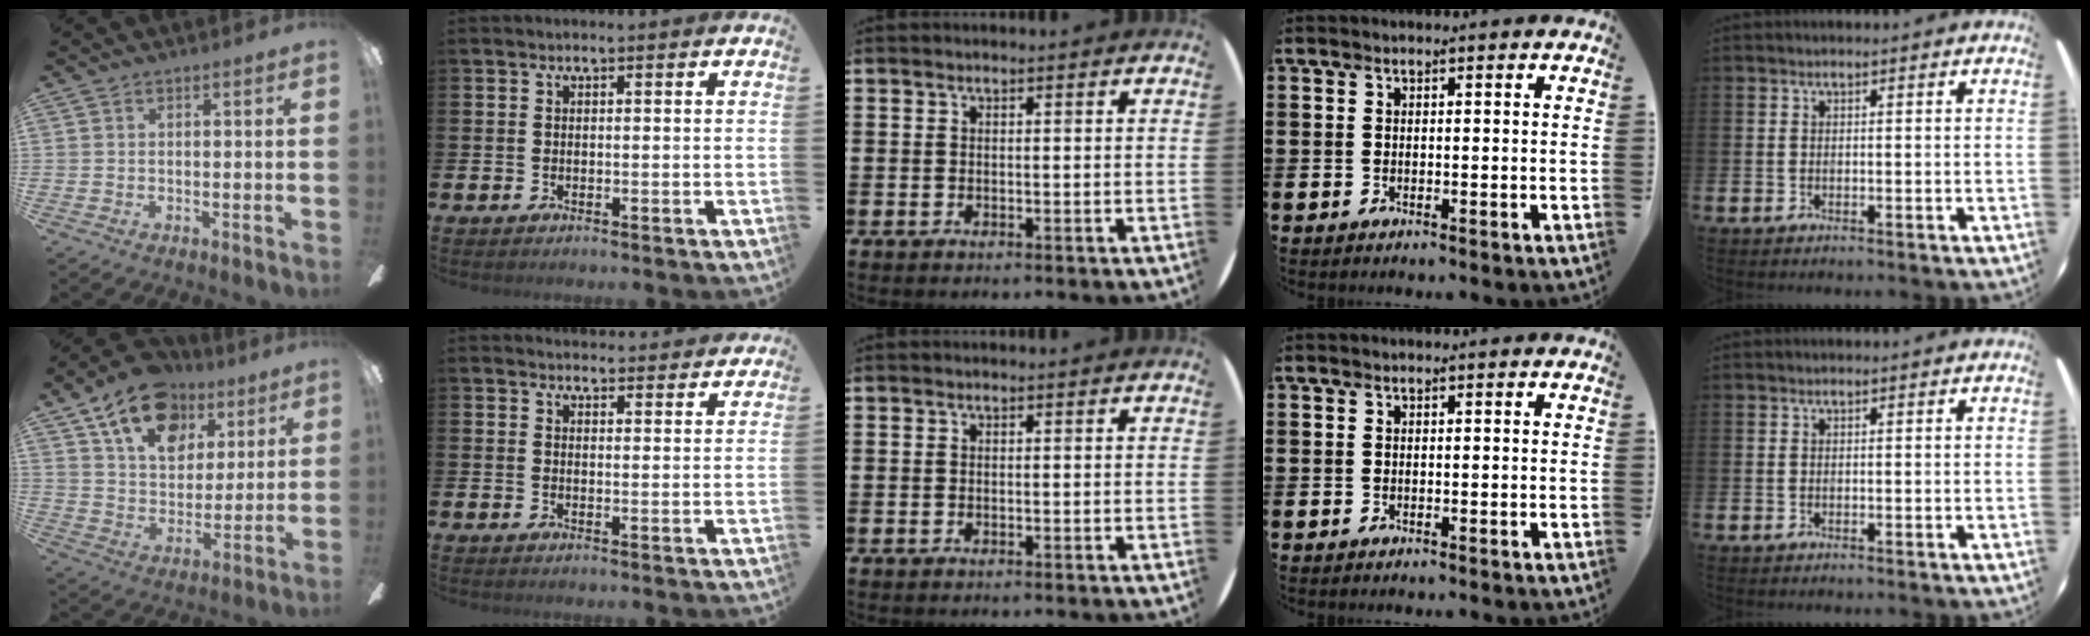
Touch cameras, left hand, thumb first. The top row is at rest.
{"thumb": {"total": 17.4, "force": [10.3, 11.0, 8.6], "torque": [-0.137, -0.046, 0.186]}, "index": {"total": 3.6, "force": [3.5, 0.5, -0.1], "torque": [0.007, -0.025, 0.062]}}